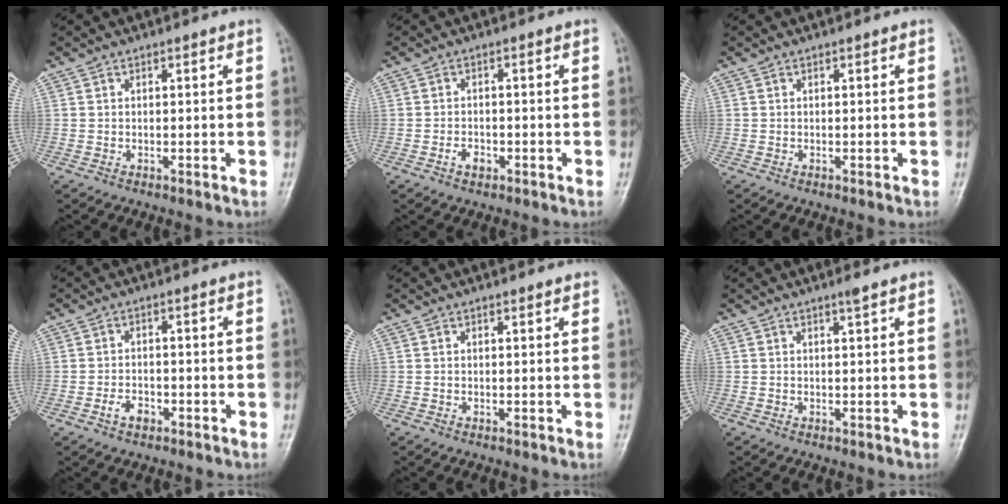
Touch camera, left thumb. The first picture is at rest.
{"total": 2.3, "force": [-1.3, 1.5, 1.2], "torque": [-0.016, 0.010, -0.021]}
{"total": 0.0}
{"total": 2.9, "force": [-1.7, 1.8, 1.5], "torque": [-0.024, 0.013, -0.028]}
{"total": 0.6, "force": [0.5, 0.1, 0.3], "torque": [-0.007, -0.002, 0.005]}
{"total": 1.1, "force": [0.8, -0.1, 0.8], "torque": [-0.014, -0.006, 0.014]}